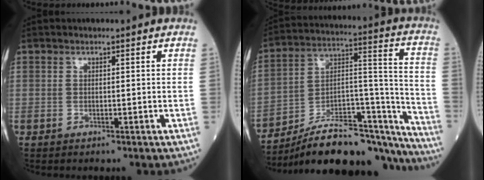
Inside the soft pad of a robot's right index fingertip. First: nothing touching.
{"total": 24.9, "force": [-21.9, 5.6, 10.3], "torque": [-0.121, 0.040, -0.336]}